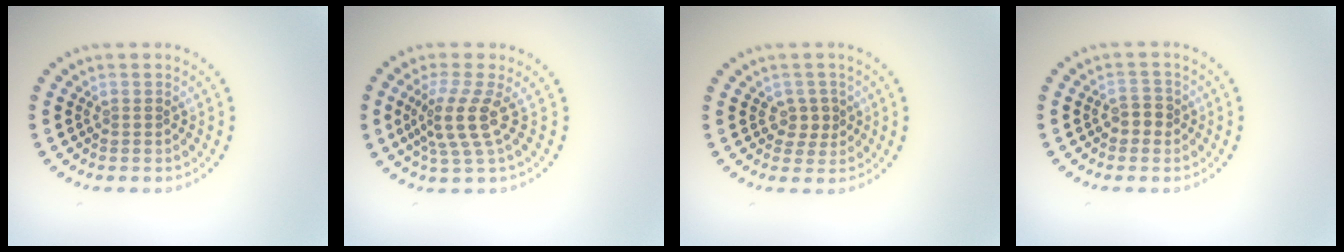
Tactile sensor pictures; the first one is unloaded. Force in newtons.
{"total": 3.6, "press": 2.7, "slide": 2.5}
{"total": 1.7, "press": 1.5, "slide": 0.8}
{"total": 1.9, "press": 1.8, "slide": 0.6}